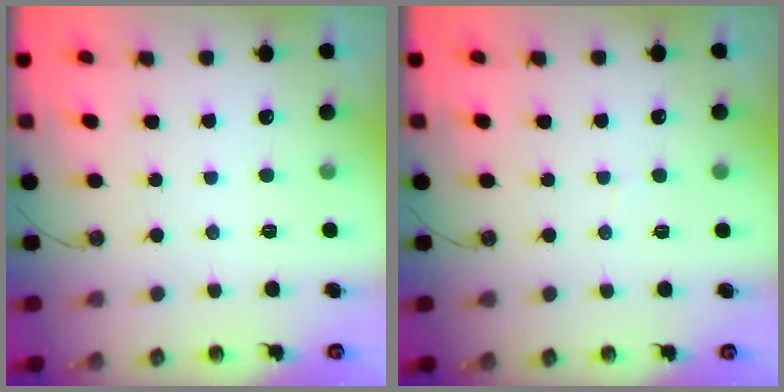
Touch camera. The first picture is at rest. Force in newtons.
{"total": 3.5, "press": 3.5, "slide": 0.4}